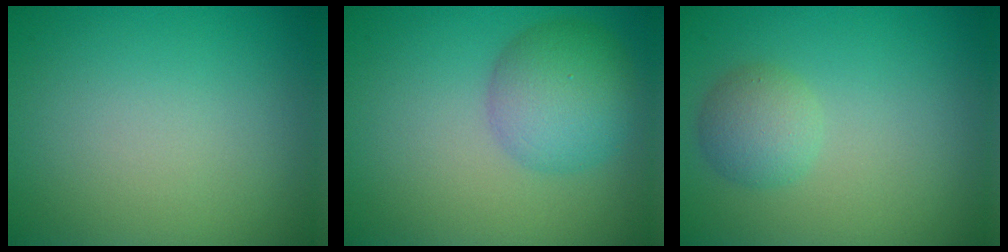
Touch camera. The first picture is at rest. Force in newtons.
{"total": 5.1, "press": 5.1, "slide": 0.2}
{"total": 2.4, "press": 2.4, "slide": 0.2}